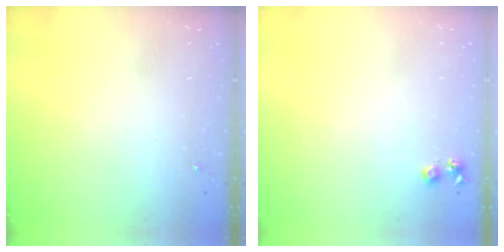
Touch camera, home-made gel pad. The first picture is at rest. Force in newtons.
{"total": 4.8, "press": 4.7, "slide": 0.7}